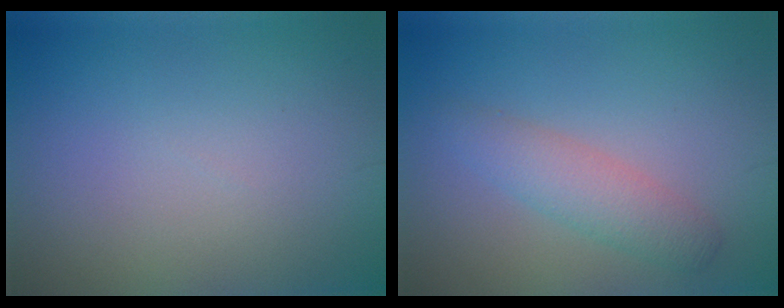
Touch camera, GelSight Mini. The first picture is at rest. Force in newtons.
{"total": 2.9, "press": 2.9, "slide": 0.1}